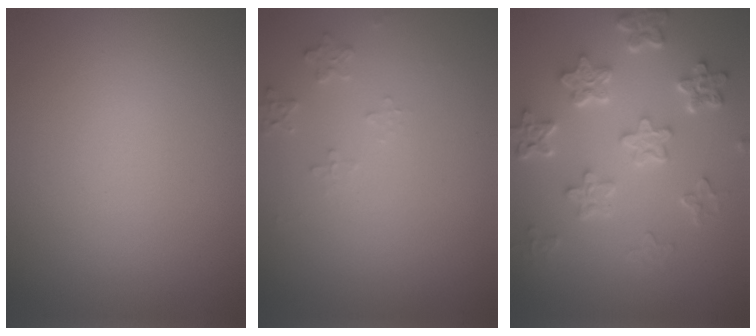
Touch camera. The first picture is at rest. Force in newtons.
{"total": 1.3, "press": 1.3, "slide": 0.2}
{"total": 5.4, "press": 4.1, "slide": 3.5}